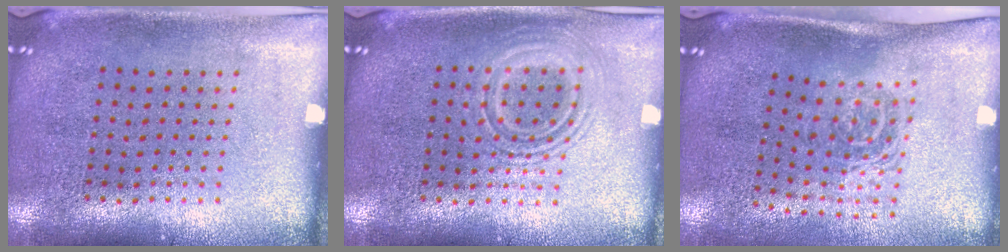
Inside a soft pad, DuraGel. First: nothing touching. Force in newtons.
{"total": 1.4, "press": 1.4, "slide": 0.2}
{"total": 1.6, "press": 1.1, "slide": 1.1}